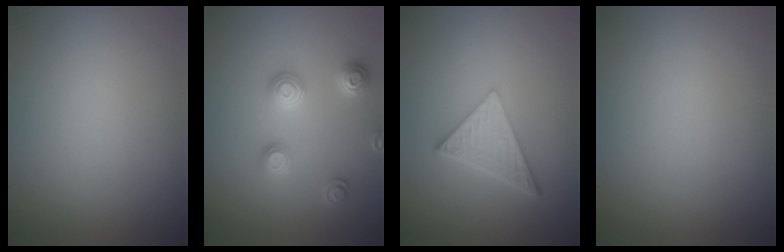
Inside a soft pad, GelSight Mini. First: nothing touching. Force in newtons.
{"total": 2.8, "press": 2.7, "slide": 0.8}
{"total": 5.0, "press": 3.5, "slide": 3.6}
{"total": 0.0}